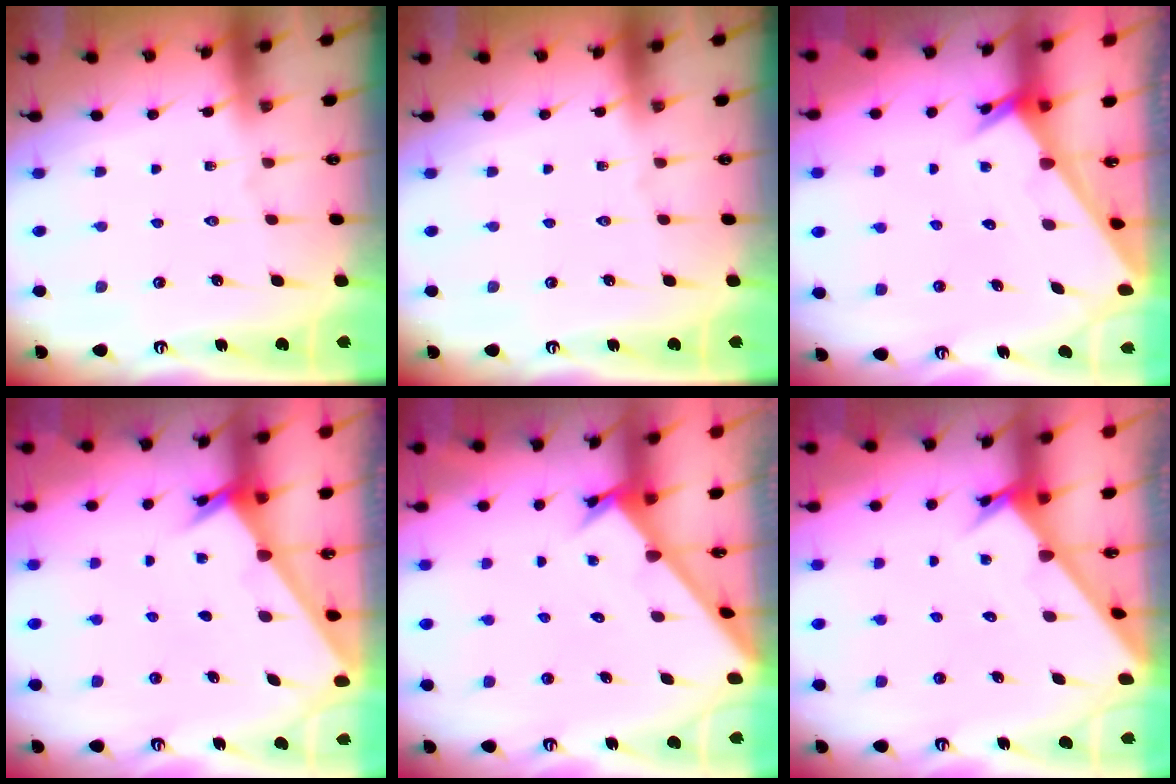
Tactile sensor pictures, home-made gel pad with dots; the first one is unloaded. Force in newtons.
{"total": 0.0}
{"total": 2.0, "press": 2.0, "slide": 0.1}
{"total": 2.3, "press": 2.2, "slide": 0.2}
{"total": 2.5, "press": 2.5, "slide": 0.3}
{"total": 2.7, "press": 2.7, "slide": 0.1}